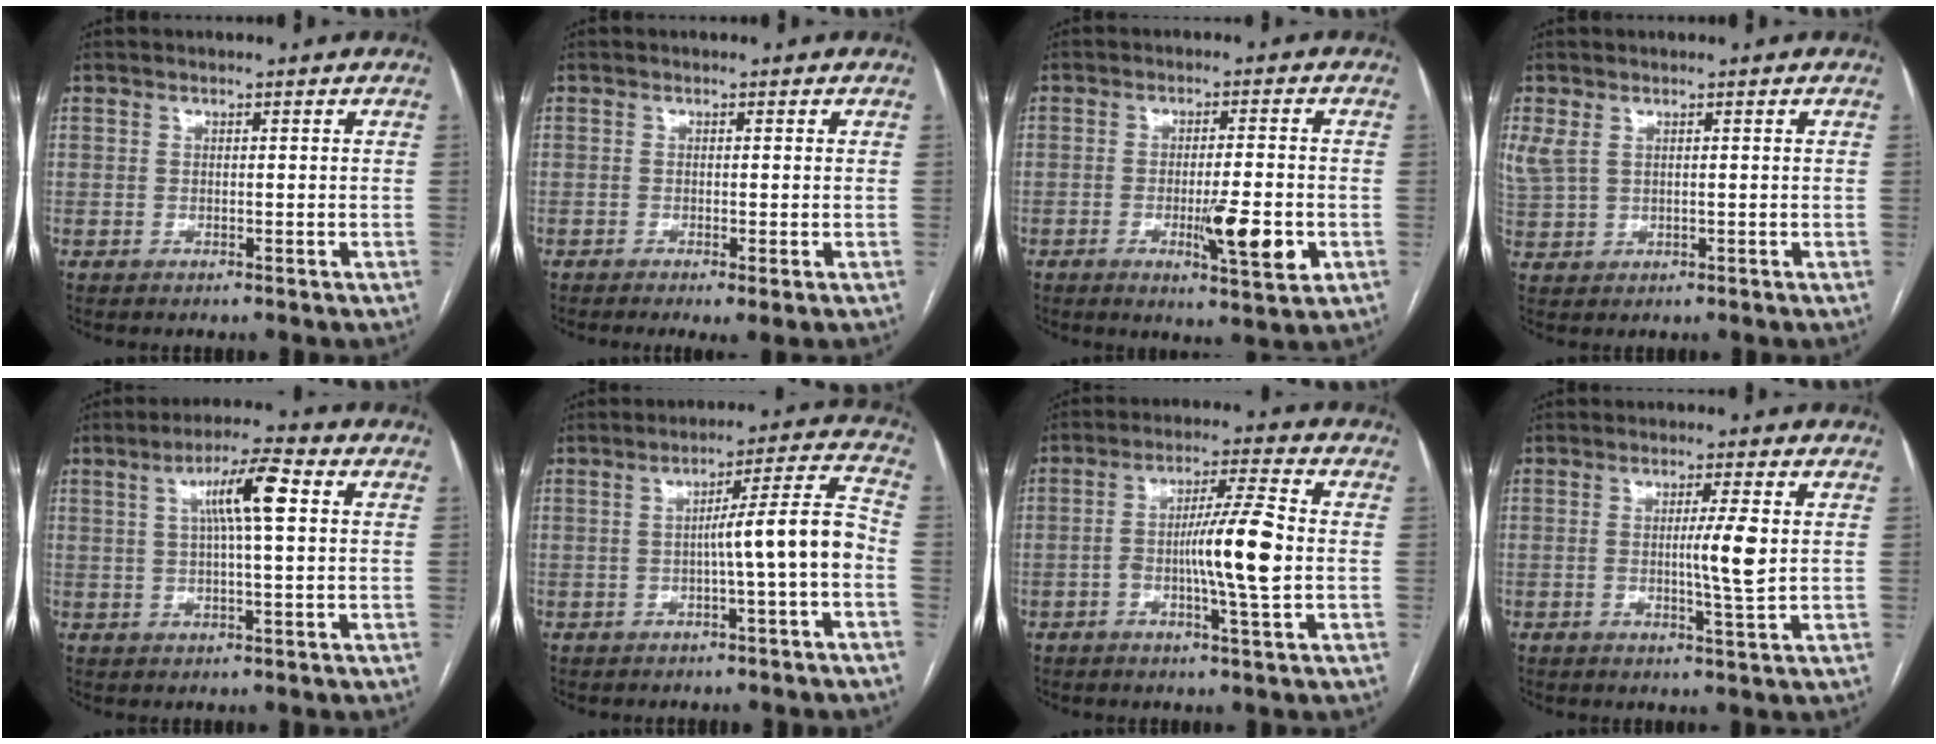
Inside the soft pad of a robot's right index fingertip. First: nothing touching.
{"total": 2.2, "force": [-0.9, 0.2, 2.0], "torque": [-0.032, -0.008, -0.011]}
{"total": 8.4, "force": [-2.4, 1.2, 8.0], "torque": [-0.121, -0.013, -0.034]}
{"total": 3.5, "force": [1.6, 2.0, 2.3], "torque": [-0.068, 0.009, 0.044]}
{"total": 7.9, "force": [2.0, 0.5, 7.6], "torque": [-0.134, 0.015, 0.031]}
{"total": 8.6, "force": [-2.0, -0.8, 8.3], "torque": [-0.118, 0.023, -0.027]}
{"total": 9.8, "force": [-1.3, 0.1, 9.7], "torque": [-0.167, 0.006, -0.027]}
{"total": 5.2, "force": [0.3, -0.4, 5.2], "torque": [-0.086, -0.009, 0.004]}